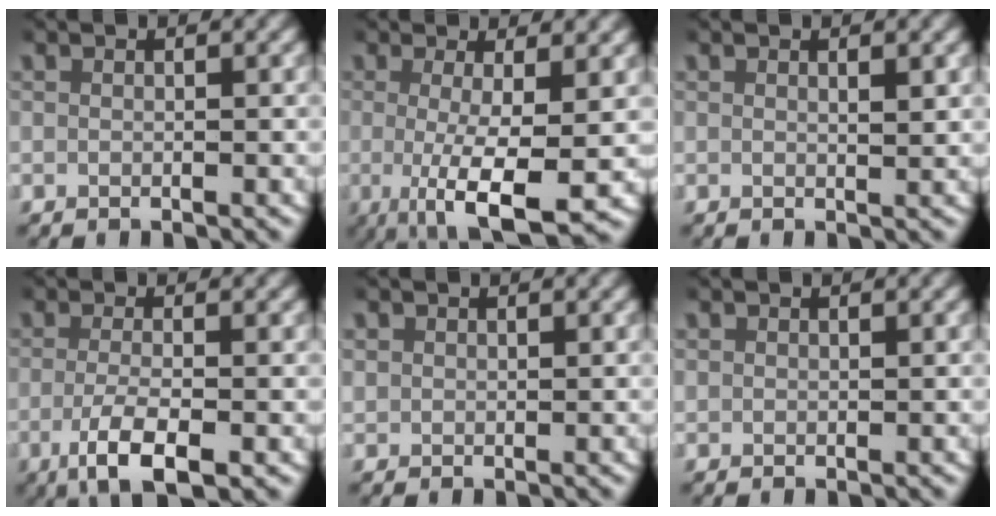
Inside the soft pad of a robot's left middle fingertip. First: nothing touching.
{"total": 6.7, "force": [-2.1, 1.9, 6.0], "torque": [-0.115, -0.033, -0.014]}
{"total": 0.9, "force": [0.8, 0.0, 0.2], "torque": [0.001, -0.006, 0.017]}
{"total": 4.9, "force": [-2.2, 1.6, 4.1], "torque": [-0.078, -0.023, -0.023]}
{"total": 1.5, "force": [0.7, 1.3, 0.1], "torque": [-0.013, -0.007, 0.017]}
{"total": 1.0, "force": [0.6, 0.8, -0.1], "torque": [-0.003, -0.004, 0.013]}